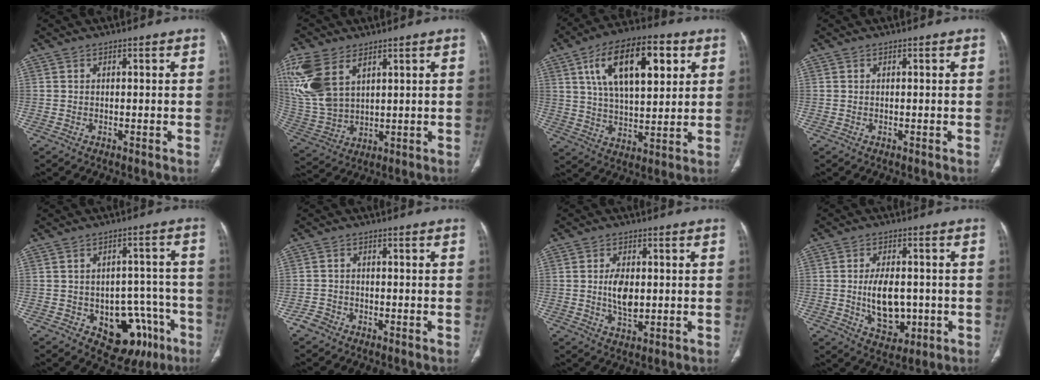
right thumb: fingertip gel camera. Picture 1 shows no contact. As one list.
[{"total": 16.4, "force": [7.4, 9.8, 10.9], "torque": [-0.255, -0.017, 0.160]}, {"total": 19.6, "force": [7.4, 9.0, 15.7], "torque": [-0.235, -0.011, 0.124]}, {"total": 0.0}, {"total": 13.9, "force": [-6.2, 8.7, 8.8], "torque": [-0.068, 0.045, -0.072]}, {"total": 2.4, "force": [-1.7, 1.7, 0.4], "torque": [-0.009, 0.012, -0.033]}, {"total": 6.2, "force": [0.2, 3.5, 5.2], "torque": [-0.089, -0.006, 0.007]}, {"total": 10.0, "force": [-1.0, 6.3, 7.7], "torque": [-0.103, 0.000, -0.006]}]